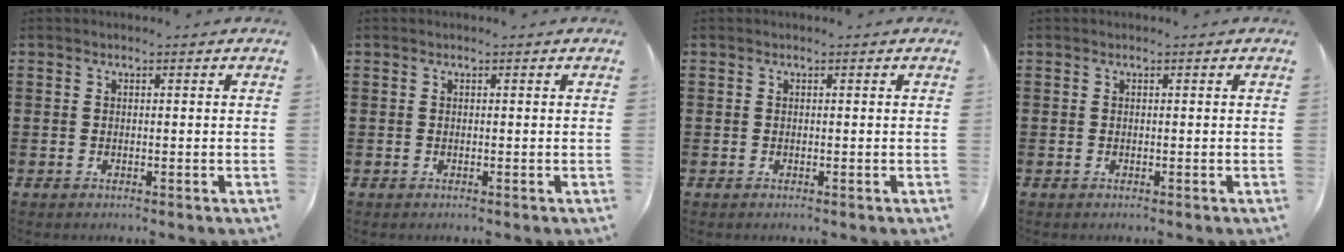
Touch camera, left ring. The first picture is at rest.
{"total": 0.0}
{"total": 0.0}
{"total": 0.0}